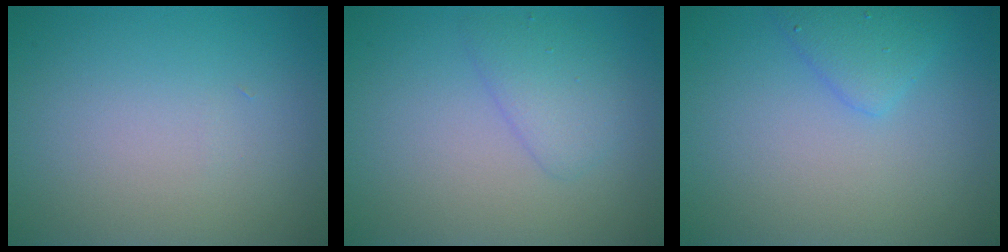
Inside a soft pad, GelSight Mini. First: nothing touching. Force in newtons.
{"total": 2.2, "press": 2.2, "slide": 0.1}
{"total": 2.1, "press": 2.1, "slide": 0.1}